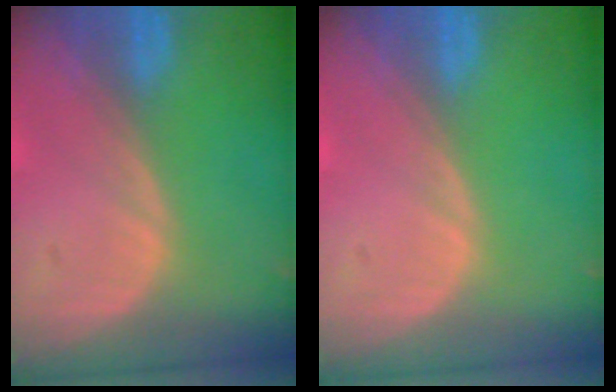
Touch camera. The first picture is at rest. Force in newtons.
{"total": 0.0}